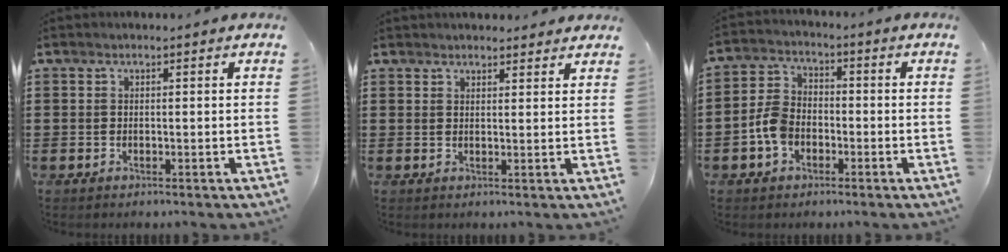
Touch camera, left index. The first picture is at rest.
{"total": 2.1, "force": [2.0, 0.4, 0.1], "torque": [-0.007, 0.001, 0.040]}
{"total": 5.6, "force": [-2.1, 3.8, 3.5], "torque": [-0.097, 0.004, -0.048]}